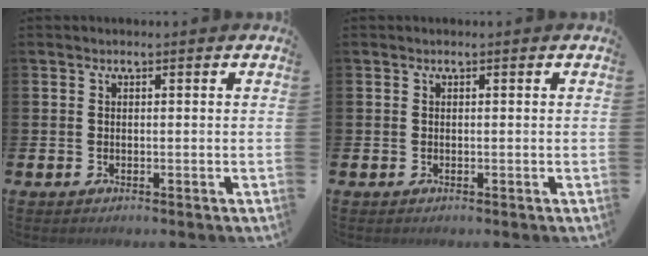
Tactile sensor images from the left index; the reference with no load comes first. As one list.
[{"total": 0.0}]